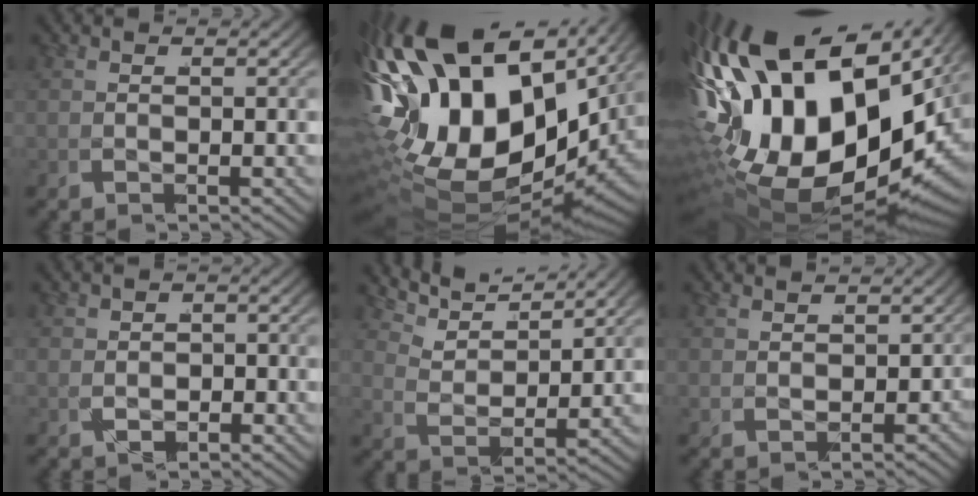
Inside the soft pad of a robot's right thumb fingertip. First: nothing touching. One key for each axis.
{"total": 27.2, "fx": -0.5, "fy": 18.4, "fz": 20.1, "tx": -0.414, "ty": -0.034, "tz": 0.005}
{"total": 31.4, "fx": -3.0, "fy": 20.6, "fz": 23.5, "tx": -0.467, "ty": -0.056, "tz": -0.020}
{"total": 1.5, "fx": -1.0, "fy": 1.0, "fz": -0.3, "tx": -0.014, "ty": -0.005, "tz": -0.014}
{"total": 3.9, "fx": 3.5, "fy": 1.0, "fz": 1.3, "tx": -0.035, "ty": 0.012, "tz": 0.057}
{"total": 1.0, "fx": -0.5, "fy": 0.2, "fz": -0.8, "tx": 0.025, "ty": 0.005, "tz": -0.004}